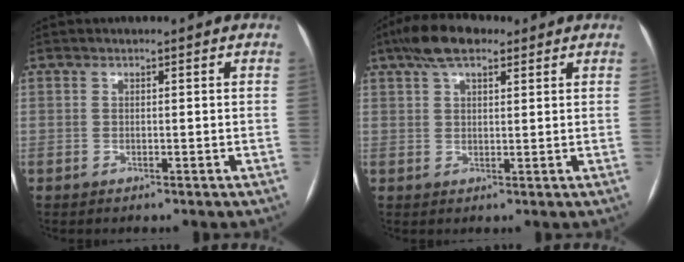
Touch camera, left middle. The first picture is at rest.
{"total": 7.0, "force": [4.6, 2.7, 4.6], "torque": [-0.088, 0.025, 0.078]}